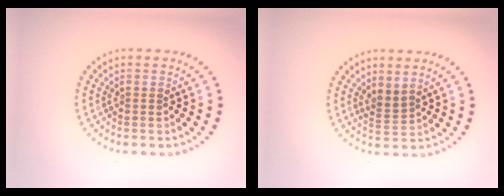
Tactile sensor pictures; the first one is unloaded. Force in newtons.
{"total": 1.7, "press": 1.3, "slide": 1.1}